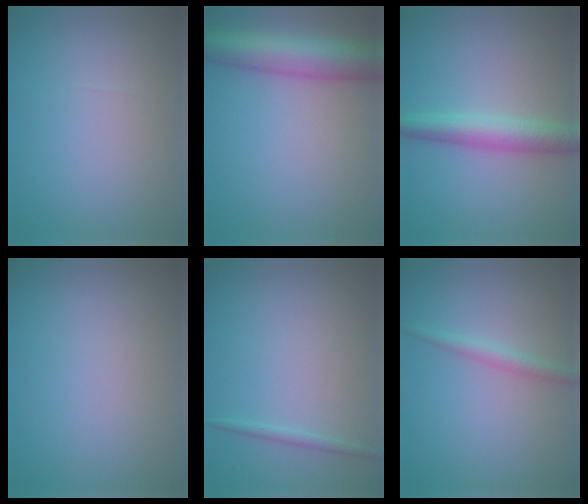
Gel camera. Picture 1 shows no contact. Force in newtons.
{"total": 7.5, "press": 7.5, "slide": 0.1}
{"total": 4.0, "press": 4.0, "slide": 0.1}
{"total": 0.0}
{"total": 0.9, "press": 0.9, "slide": 0.1}
{"total": 1.6, "press": 1.6, "slide": 0.1}